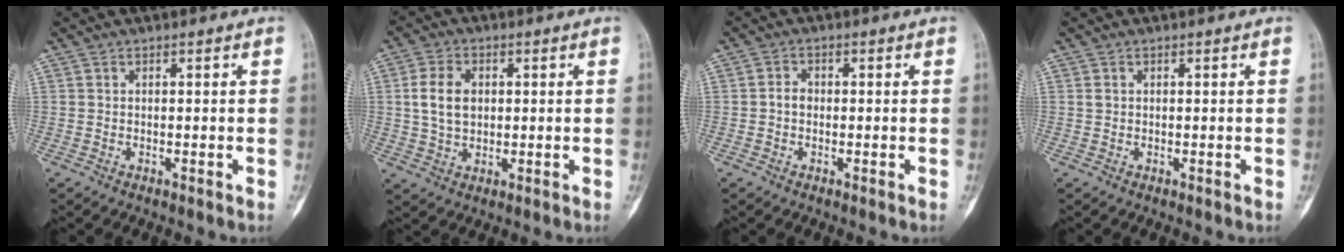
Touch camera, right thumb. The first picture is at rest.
{"total": 7.1, "force": [1.0, 4.9, 5.0], "torque": [-0.083, 0.000, 0.020]}
{"total": 2.0, "force": [-0.3, 1.5, 1.2], "torque": [-0.014, 0.008, -0.010]}
{"total": 0.6, "force": [0.2, 0.5, 0.3], "torque": [-0.003, 0.003, 0.004]}